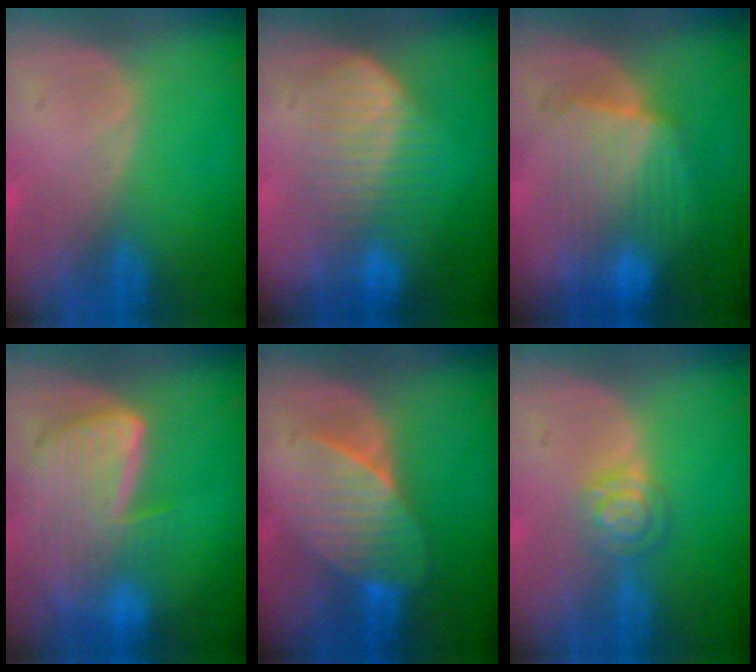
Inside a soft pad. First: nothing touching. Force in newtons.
{"total": 6.7, "press": 6.5, "slide": 1.4}
{"total": 8.0, "press": 7.9, "slide": 1.0}
{"total": 9.1, "press": 8.0, "slide": 4.3}
{"total": 7.4, "press": 6.9, "slide": 2.5}
{"total": 4.1, "press": 3.6, "slide": 1.8}